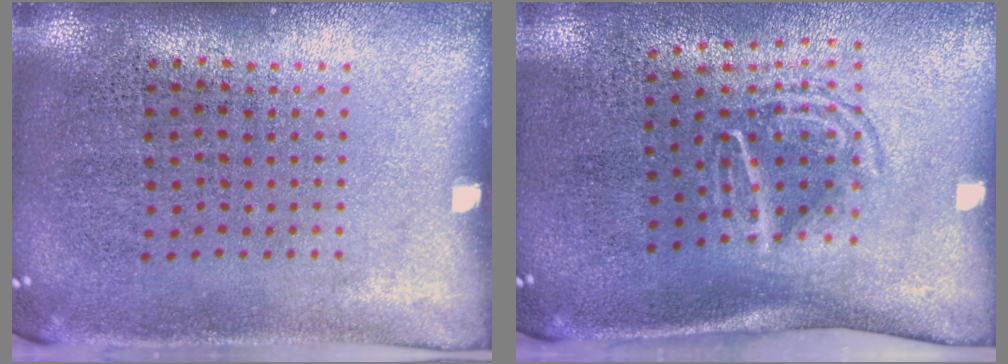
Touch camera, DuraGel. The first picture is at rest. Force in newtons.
{"total": 1.7, "press": 1.2, "slide": 1.2}